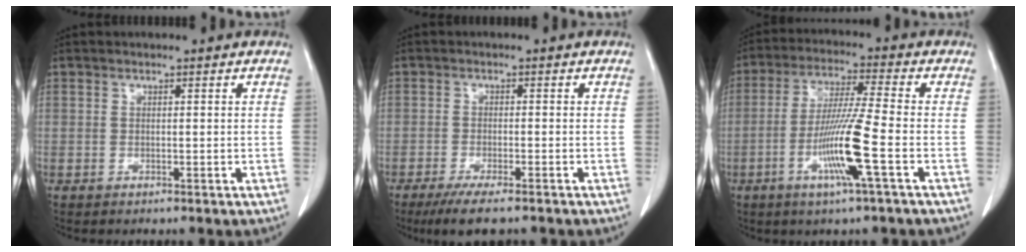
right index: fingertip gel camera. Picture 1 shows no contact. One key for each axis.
{"total": 7.2, "fx": -5.6, "fy": 0.9, "fz": 4.5, "tx": -0.070, "ty": -0.017, "tz": -0.086}
{"total": 10.7, "fx": -3.6, "fy": -1.0, "fz": 10.1, "tx": -0.200, "ty": -0.014, "tz": -0.073}